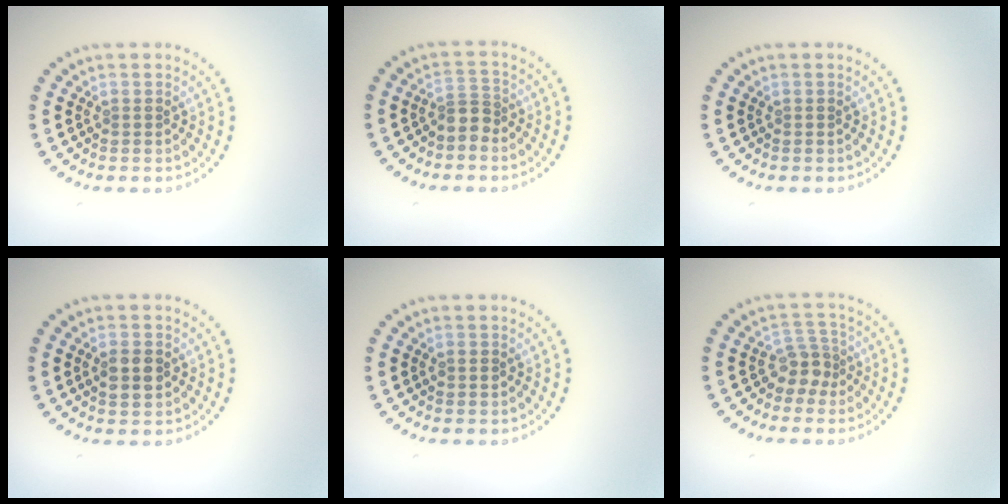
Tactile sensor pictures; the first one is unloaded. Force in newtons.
{"total": 2.2, "press": 1.7, "slide": 1.3}
{"total": 0.0}
{"total": 2.3, "press": 2.3, "slide": 0.1}
{"total": 1.0, "press": 1.0, "slide": 0.1}
{"total": 2.4, "press": 1.8, "slide": 1.5}